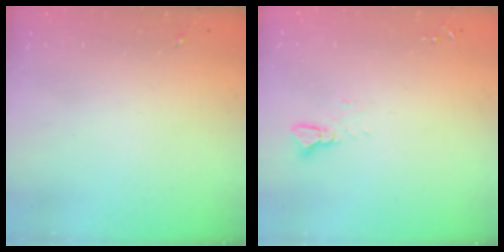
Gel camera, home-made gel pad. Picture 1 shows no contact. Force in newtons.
{"total": 2.4, "press": 2.4, "slide": 0.1}